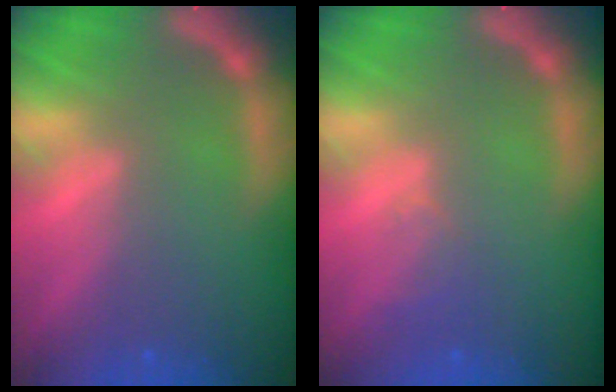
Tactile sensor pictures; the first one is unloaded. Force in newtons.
{"total": 1.5}